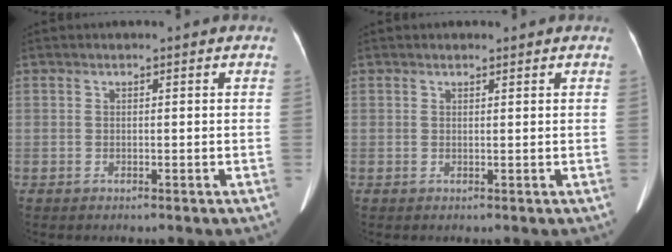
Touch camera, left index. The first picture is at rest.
{"total": 0.6, "force": [0.5, 0.2, 0.1], "torque": [-0.011, -0.001, 0.008]}